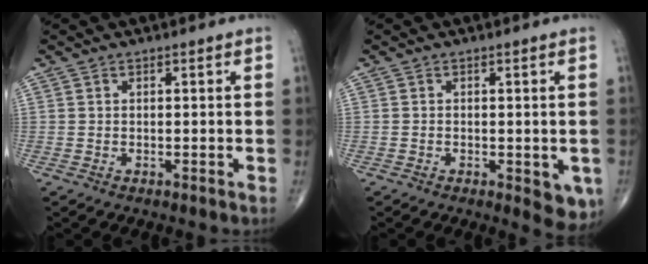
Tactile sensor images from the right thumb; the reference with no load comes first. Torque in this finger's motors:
{"motor_torque": [0.84, 1.29, 0.25, -0.44, 0.20]}